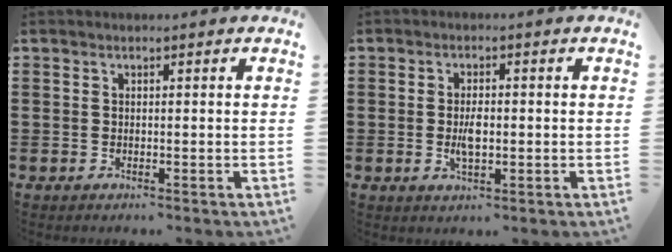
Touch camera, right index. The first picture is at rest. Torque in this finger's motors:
{"motor_torque": [2.14, 0.00, 0.39, 0.10]}